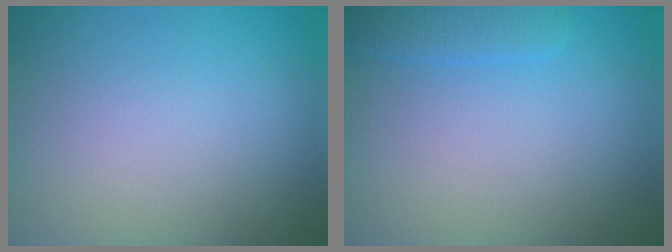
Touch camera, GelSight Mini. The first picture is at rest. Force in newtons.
{"total": 1.5, "press": 1.5, "slide": 0.2}